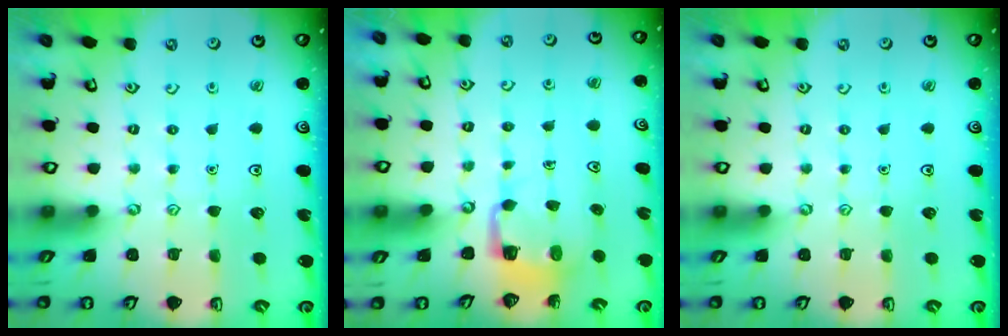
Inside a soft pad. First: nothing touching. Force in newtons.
{"total": 3.8, "press": 3.8, "slide": 0.2}
{"total": 0.0}